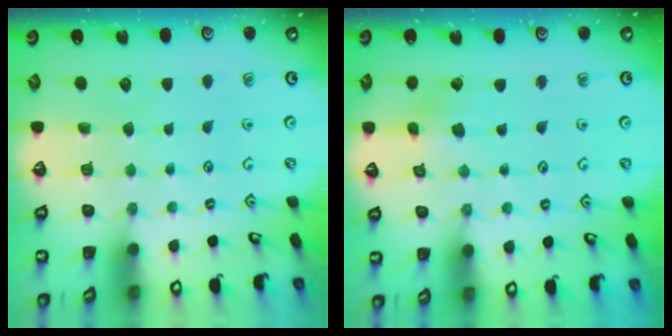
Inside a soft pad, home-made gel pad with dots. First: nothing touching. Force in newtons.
{"total": 2.9, "press": 2.9, "slide": 0.2}